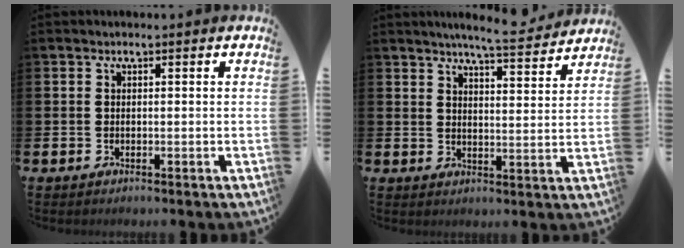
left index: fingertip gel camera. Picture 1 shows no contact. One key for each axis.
{"total": 6.5, "fx": 6.1, "fy": 0.0, "fz": 2.0, "tx": -0.045, "ty": -0.033, "tz": 0.107}